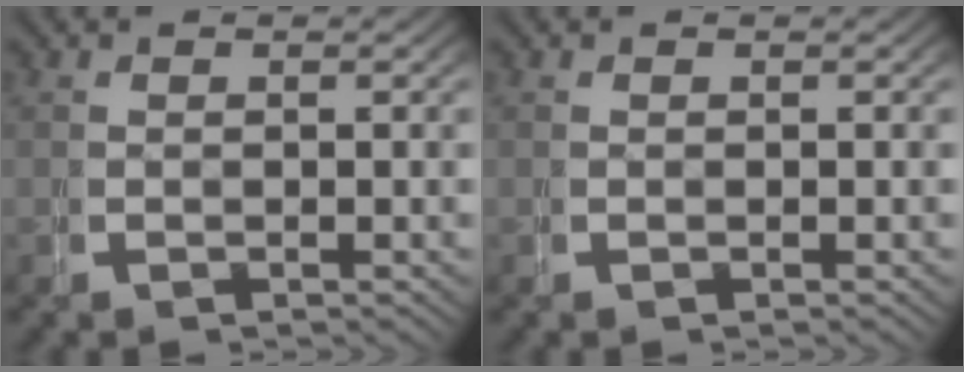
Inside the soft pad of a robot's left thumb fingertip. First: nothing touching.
{"total": 0.0}